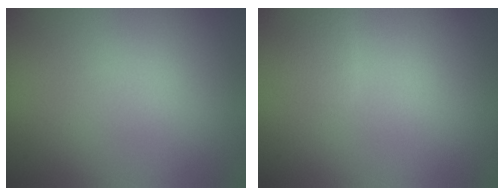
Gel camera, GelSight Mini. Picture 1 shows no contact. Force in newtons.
{"total": 1.0, "press": 1.0, "slide": 0.0}